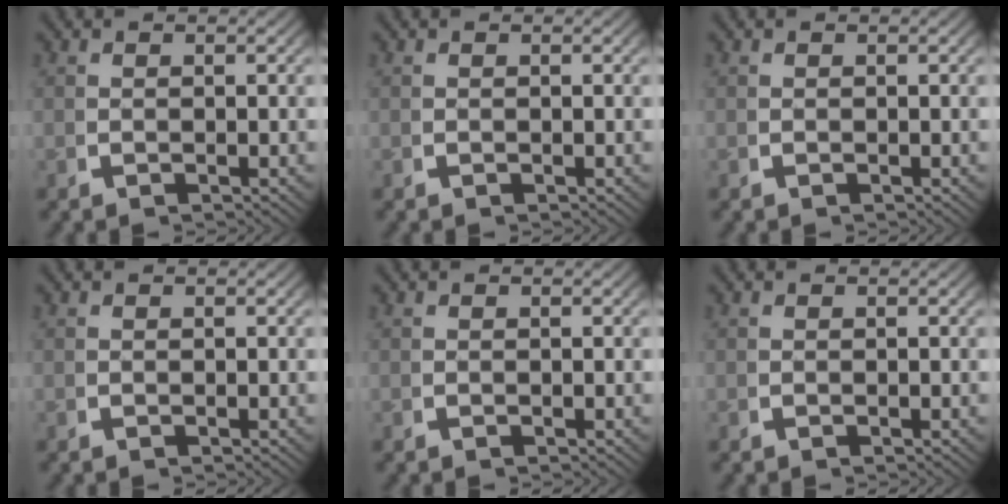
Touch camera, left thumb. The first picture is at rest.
{"total": 0.0}
{"total": 0.0}
{"total": 0.0}
{"total": 0.0}
{"total": 0.0}